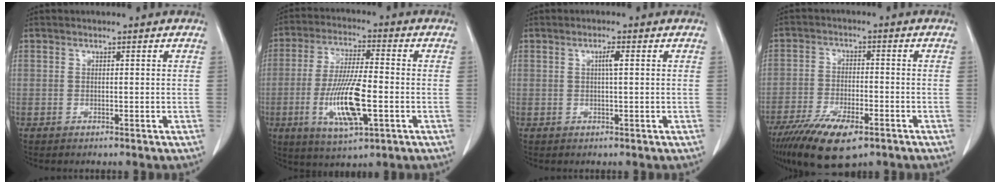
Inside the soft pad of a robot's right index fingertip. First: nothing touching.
{"total": 12.3, "force": [-3.1, 2.5, 11.6], "torque": [-0.230, -0.012, -0.052]}
{"total": 1.6, "force": [0.4, -0.1, 1.6], "torque": [-0.030, 0.002, 0.005]}
{"total": 11.4, "force": [-7.4, 3.7, 7.9], "torque": [-0.138, -0.018, -0.125]}